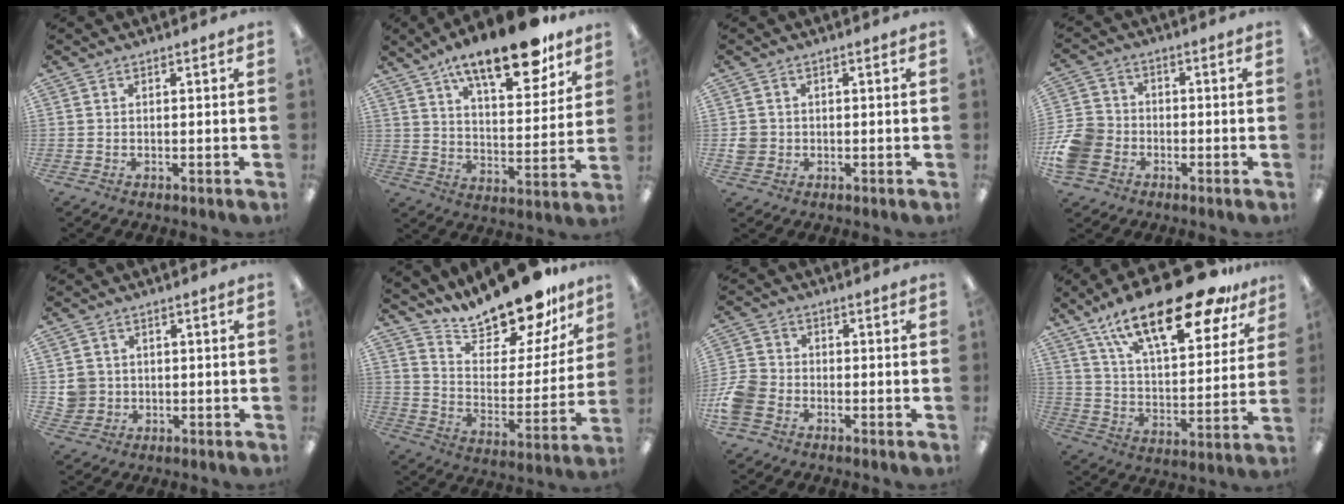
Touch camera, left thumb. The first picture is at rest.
{"total": 17.8, "force": [13.0, 5.9, 10.8], "torque": [-0.168, -0.074, 0.214]}
{"total": 3.0, "force": [-0.4, 3.0, 0.6], "torque": [-0.004, 0.001, -0.008]}
{"total": 9.7, "force": [-3.4, 8.0, 4.3], "torque": [-0.091, 0.034, -0.058]}
{"total": 4.3, "force": [0.1, 4.3, 0.4], "torque": [-0.010, 0.007, 0.005]}
{"total": 19.0, "force": [17.2, 5.0, 6.1], "torque": [-0.099, -0.139, 0.299]}
{"total": 7.3, "force": [-3.2, 5.6, 3.4], "torque": [-0.076, 0.023, -0.057]}
{"total": 24.9, "force": [17.2, 8.7, 15.9], "torque": [-0.248, -0.101, 0.282]}